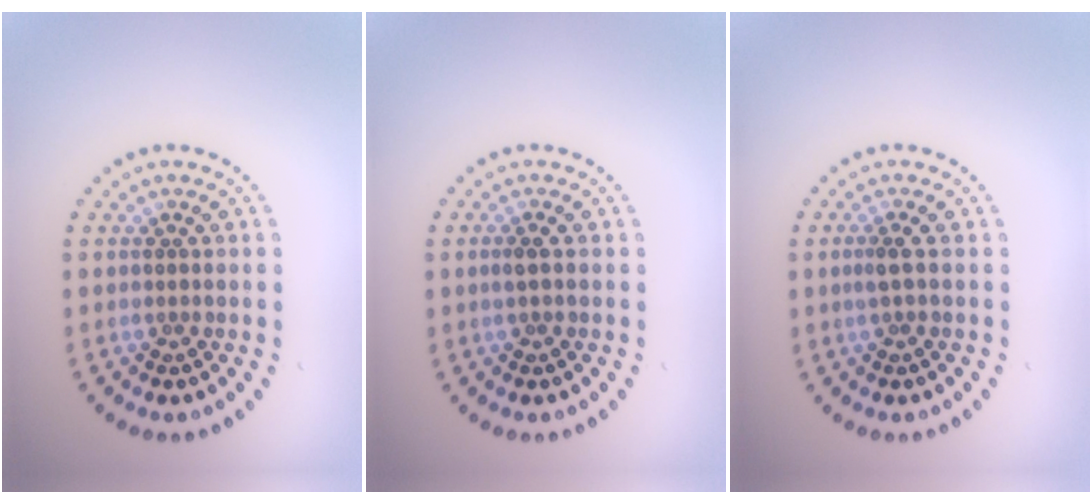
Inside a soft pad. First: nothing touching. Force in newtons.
{"total": 0.8, "press": 0.7, "slide": 0.4}
{"total": 1.1, "press": 0.8, "slide": 0.6}